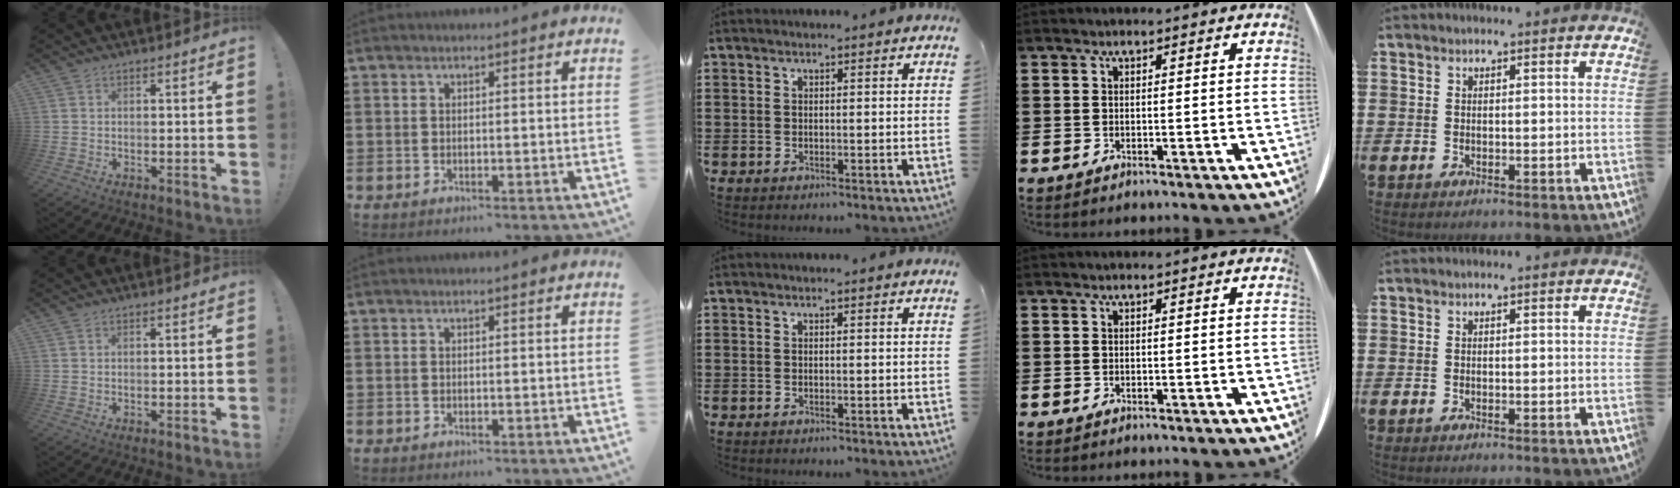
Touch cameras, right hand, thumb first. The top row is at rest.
{}